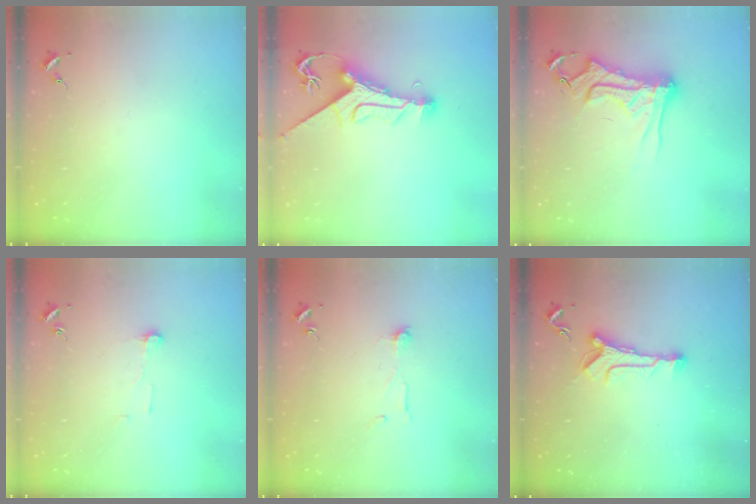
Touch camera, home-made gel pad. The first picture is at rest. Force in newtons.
{"total": 11.4, "press": 11.4, "slide": 1.3}
{"total": 14.5, "press": 14.5, "slide": 1.1}
{"total": 5.4, "press": 5.4, "slide": 0.4}
{"total": 4.7, "press": 4.7, "slide": 0.5}
{"total": 9.4, "press": 9.4, "slide": 0.2}